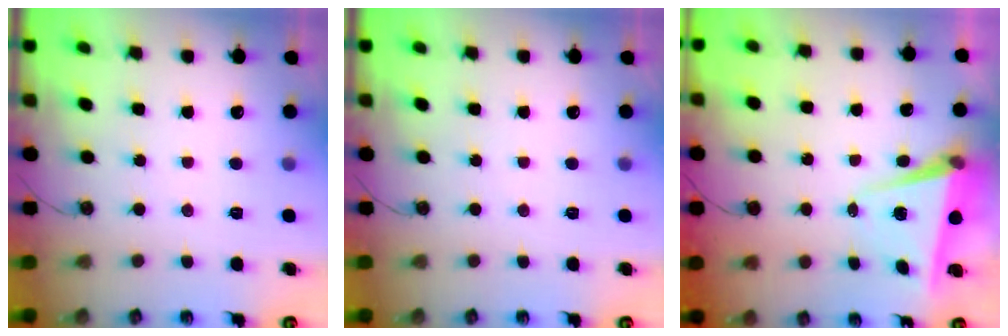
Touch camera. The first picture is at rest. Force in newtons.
{"total": 0.0}
{"total": 5.2, "press": 4.6, "slide": 2.3}